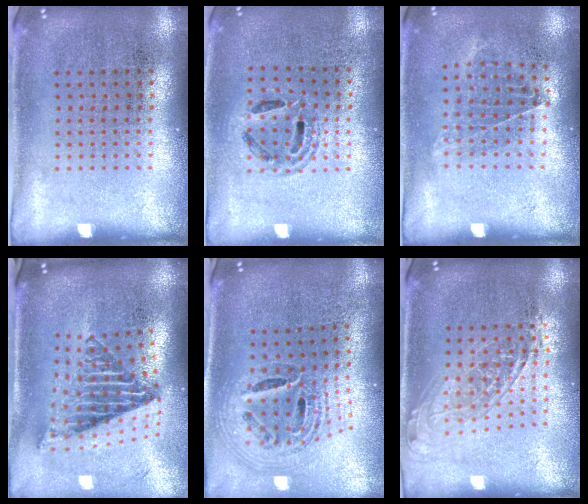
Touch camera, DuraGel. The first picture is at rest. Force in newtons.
{"total": 1.2, "press": 1.1, "slide": 0.4}
{"total": 0.9, "press": 0.8, "slide": 0.5}
{"total": 2.7, "press": 1.7, "slide": 2.0}
{"total": 1.9, "press": 1.6, "slide": 1.1}
{"total": 1.7, "press": 1.3, "slide": 1.0}